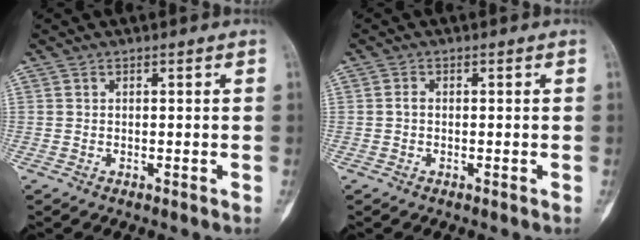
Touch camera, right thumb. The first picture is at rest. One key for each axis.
{"total": 0.9, "fx": -0.2, "fy": 0.6, "fz": 0.7, "tx": -0.011, "ty": 0.001, "tz": -0.007}